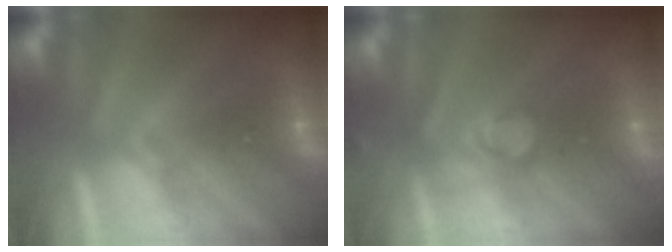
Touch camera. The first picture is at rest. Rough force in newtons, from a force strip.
{"total": 2.7}